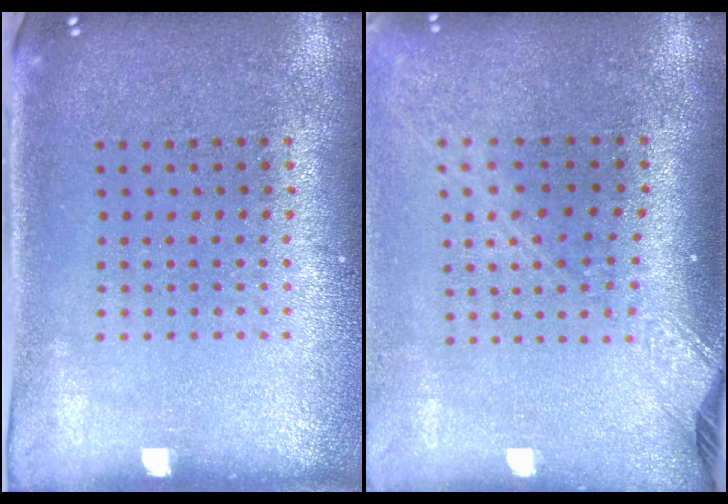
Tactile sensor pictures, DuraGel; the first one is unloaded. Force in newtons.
{"total": 2.2, "press": 1.7, "slide": 1.4}